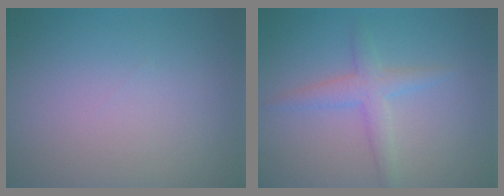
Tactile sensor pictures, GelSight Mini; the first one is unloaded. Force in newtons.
{"total": 2.6, "press": 2.6, "slide": 0.0}